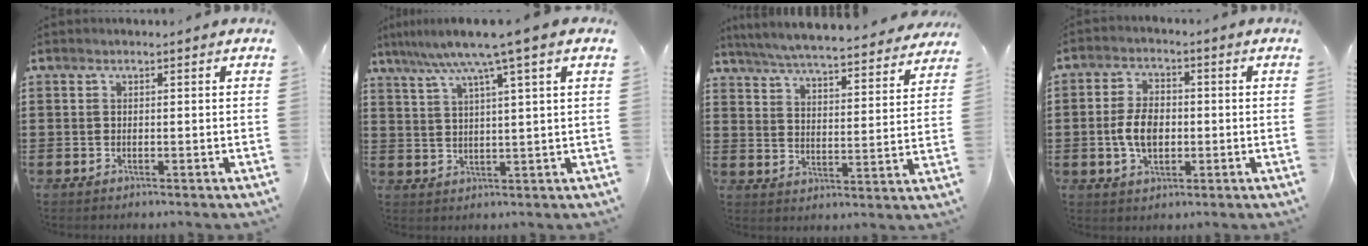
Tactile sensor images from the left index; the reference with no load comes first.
{"total": 7.4, "force": [4.7, -0.6, 5.7], "torque": [-0.124, -0.013, 0.076]}
{"total": 5.7, "force": [5.5, -0.4, 1.3], "torque": [-0.053, -0.041, 0.092]}
{"total": 6.1, "force": [-0.7, 3.6, 4.8], "torque": [-0.110, 0.003, -0.020]}